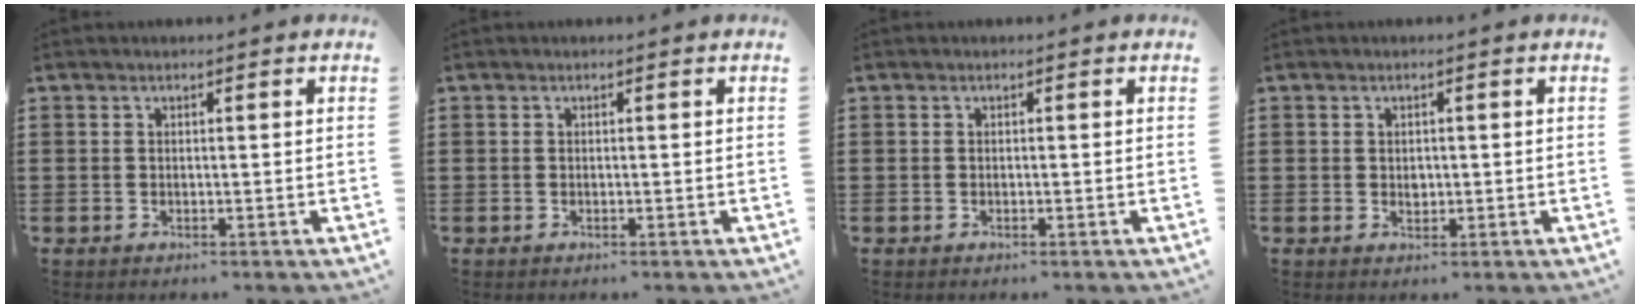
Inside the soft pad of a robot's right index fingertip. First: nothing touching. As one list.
[{"total": 0.0}, {"total": 0.0}, {"total": 1.2, "force": [0.1, 1.0, 0.7], "torque": [-0.014, 0.005, 0.000]}]